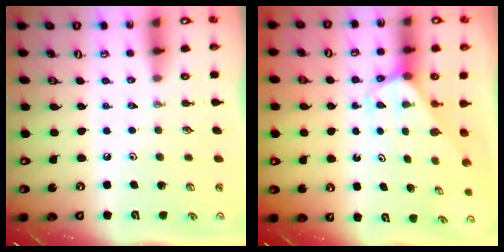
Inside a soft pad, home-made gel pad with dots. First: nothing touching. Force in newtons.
{"total": 2.4, "press": 2.4, "slide": 0.2}